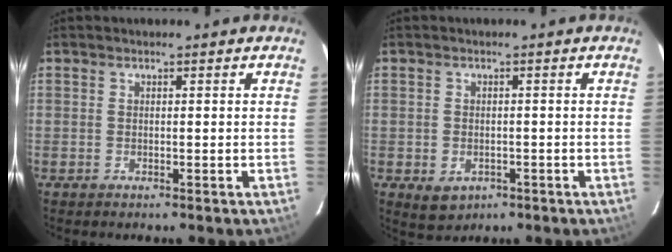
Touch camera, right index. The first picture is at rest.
{"total": 4.4, "force": [-1.6, 3.5, 2.0], "torque": [-0.043, -0.004, -0.012]}